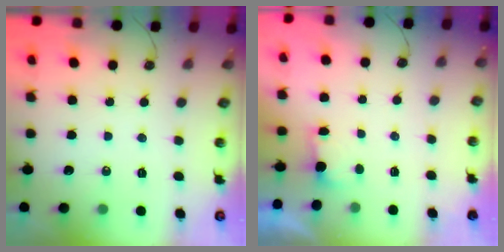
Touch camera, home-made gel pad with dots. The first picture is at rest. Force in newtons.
{"total": 1.0, "press": 0.6, "slide": 0.8}